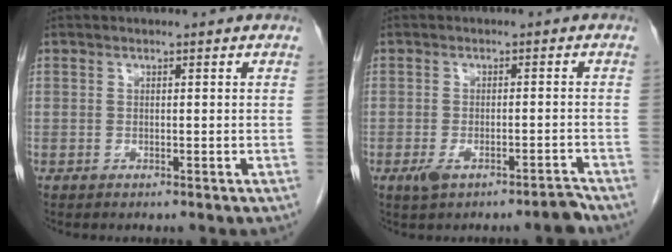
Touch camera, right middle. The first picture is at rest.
{"total": 3.9, "force": [-2.8, 0.7, 2.6], "torque": [-0.038, 0.009, -0.043]}